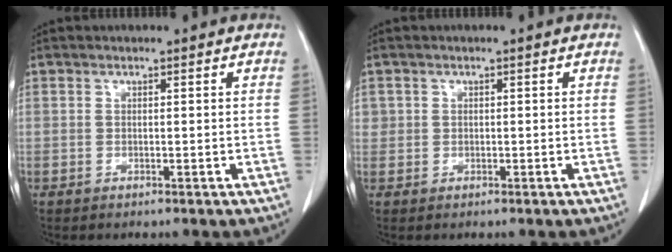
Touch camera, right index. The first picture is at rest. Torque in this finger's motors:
{"motor_torque": [0.13, -0.09, 0.03, 0.01]}